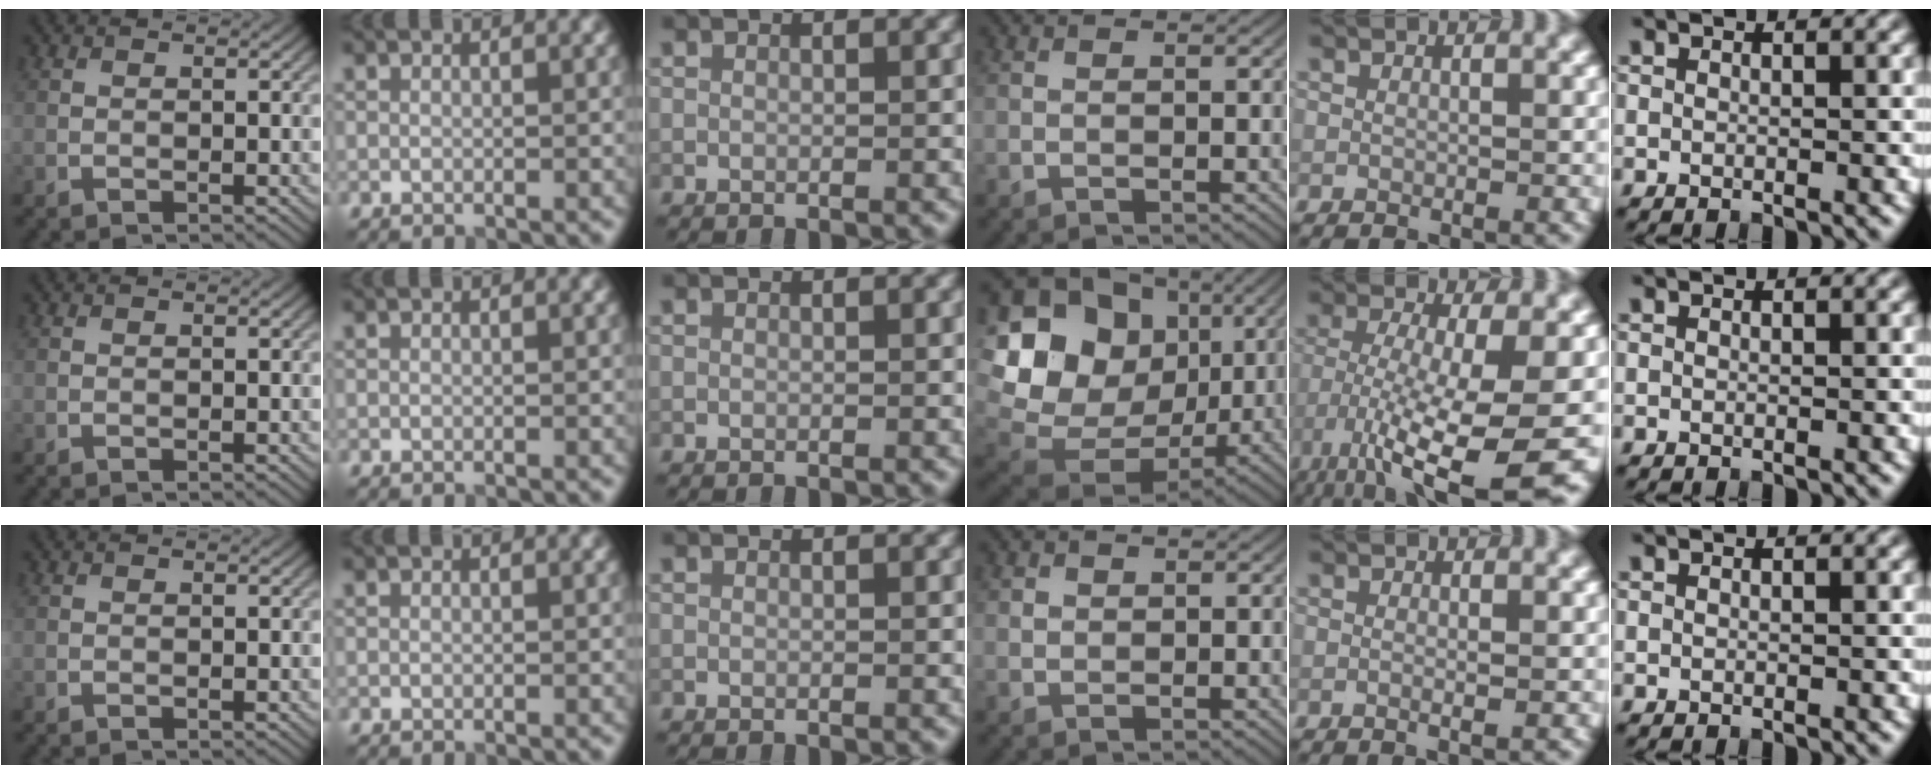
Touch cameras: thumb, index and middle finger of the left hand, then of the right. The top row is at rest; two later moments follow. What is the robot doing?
{"motion": "lift_and_place", "object": "coin"}